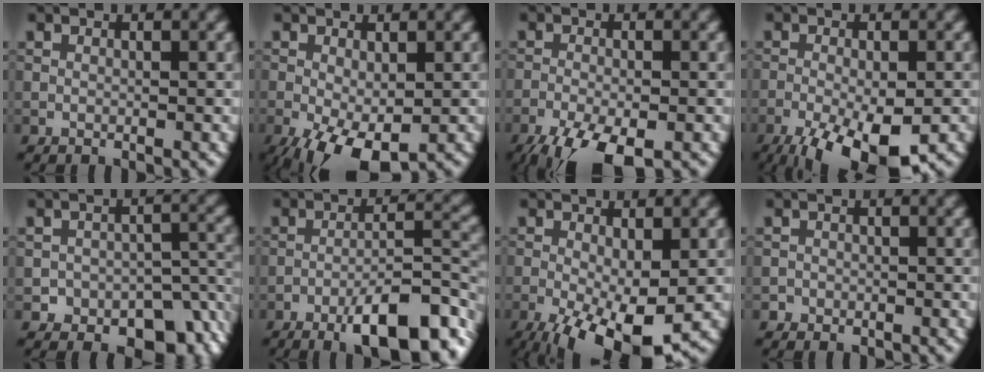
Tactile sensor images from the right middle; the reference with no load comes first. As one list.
[{"total": 6.3, "force": [-2.5, 2.9, 5.0], "torque": [-0.110, -0.019, -0.035]}, {"total": 8.1, "force": [-5.4, 2.6, 5.4], "torque": [-0.103, -0.037, -0.092]}, {"total": 9.0, "force": [-5.1, 2.8, 6.9], "torque": [-0.127, -0.021, -0.083]}, {"total": 7.5, "force": [-4.2, 4.7, 4.1], "torque": [-0.034, -0.010, -0.062]}, {"total": 10.8, "force": [-6.7, 3.0, 7.9], "torque": [-0.118, 0.006, -0.107]}, {"total": 8.5, "force": [-3.5, 3.0, 7.2], "torque": [-0.138, -0.019, -0.052]}, {"total": 0.9, "force": [-0.4, 0.7, 0.0], "torque": [0.006, -0.002, -0.006]}]